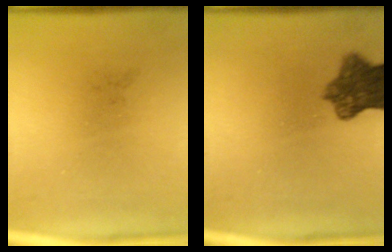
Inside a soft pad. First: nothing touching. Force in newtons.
{"total": 7.7}